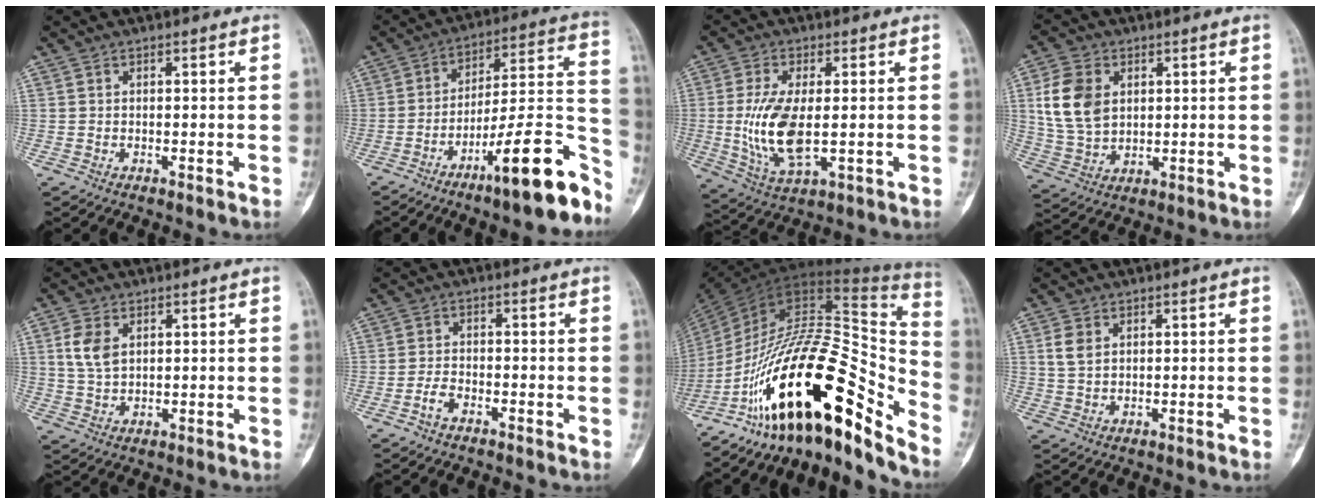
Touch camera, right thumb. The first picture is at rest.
{"total": 20.3, "force": [-11.3, 4.3, 16.3], "torque": [-0.207, 0.084, -0.172]}
{"total": 11.8, "force": [-0.5, 5.1, 10.6], "torque": [-0.223, -0.014, 0.001]}
{"total": 11.3, "force": [2.7, 8.1, 7.5], "torque": [-0.138, -0.005, 0.059]}
{"total": 5.7, "force": [1.8, 3.6, 4.1], "torque": [-0.079, -0.001, 0.040]}
{"total": 2.7, "force": [-1.9, 1.2, 1.6], "torque": [-0.036, 0.015, -0.037]}
{"total": 29.6, "force": [-18.1, 9.4, 21.5], "torque": [-0.287, 0.118, -0.294]}
{"total": 3.6, "force": [1.1, 2.5, 2.4], "torque": [-0.047, 0.002, 0.026]}